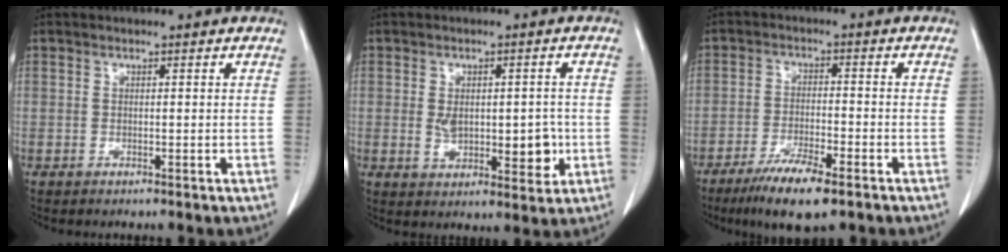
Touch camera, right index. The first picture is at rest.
{"total": 8.2, "force": [-0.7, 4.2, 6.9], "torque": [-0.094, 0.002, 0.004]}
{"total": 8.8, "force": [-5.9, 1.2, 6.4], "torque": [-0.112, -0.018, -0.099]}